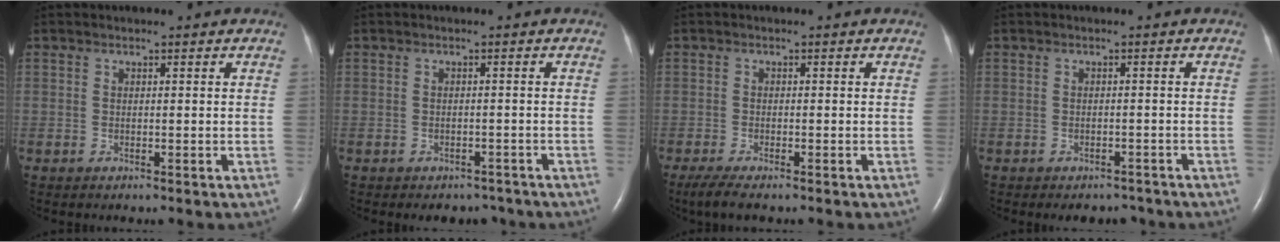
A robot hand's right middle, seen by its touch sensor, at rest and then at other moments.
{"total": 3.8, "force": [-3.3, 1.9, 0.4], "torque": [-0.004, 0.009, -0.037]}
{"total": 3.6, "force": [-2.6, 0.6, 2.4], "torque": [-0.052, -0.012, -0.046]}
{"total": 4.0, "force": [-3.5, 1.8, 0.8], "torque": [-0.005, 0.006, -0.041]}